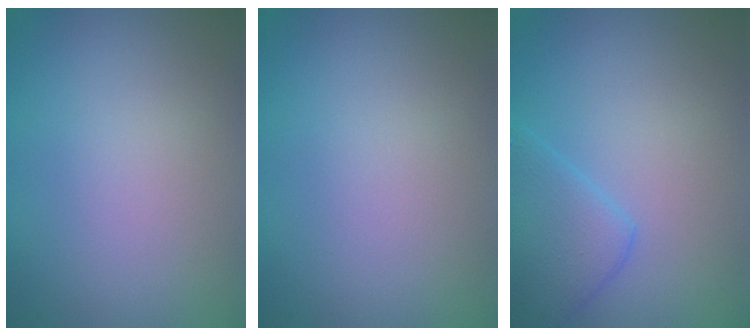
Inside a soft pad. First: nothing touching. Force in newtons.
{"total": 0.0}
{"total": 3.6, "press": 3.6, "slide": 0.1}